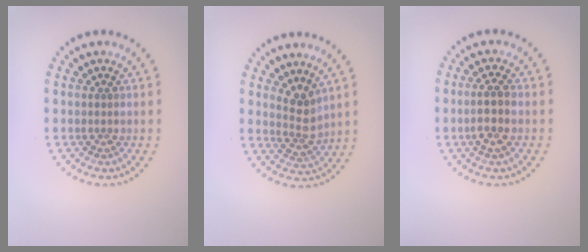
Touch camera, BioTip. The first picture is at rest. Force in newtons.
{"total": 2.6, "press": 1.9, "slide": 1.7}
{"total": 2.6, "press": 2.4, "slide": 1.0}